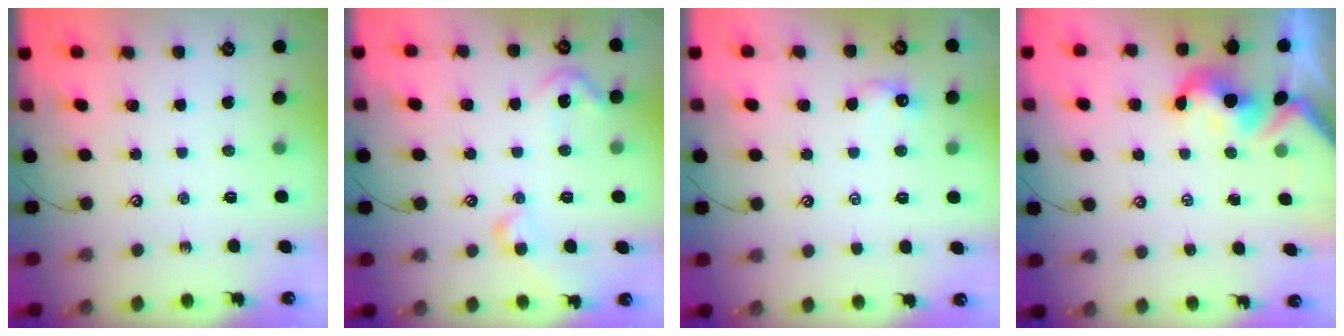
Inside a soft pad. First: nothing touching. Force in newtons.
{"total": 7.1, "press": 7.1, "slide": 1.0}
{"total": 0.8, "press": 0.6, "slide": 0.5}
{"total": 2.6, "press": 2.6, "slide": 0.5}